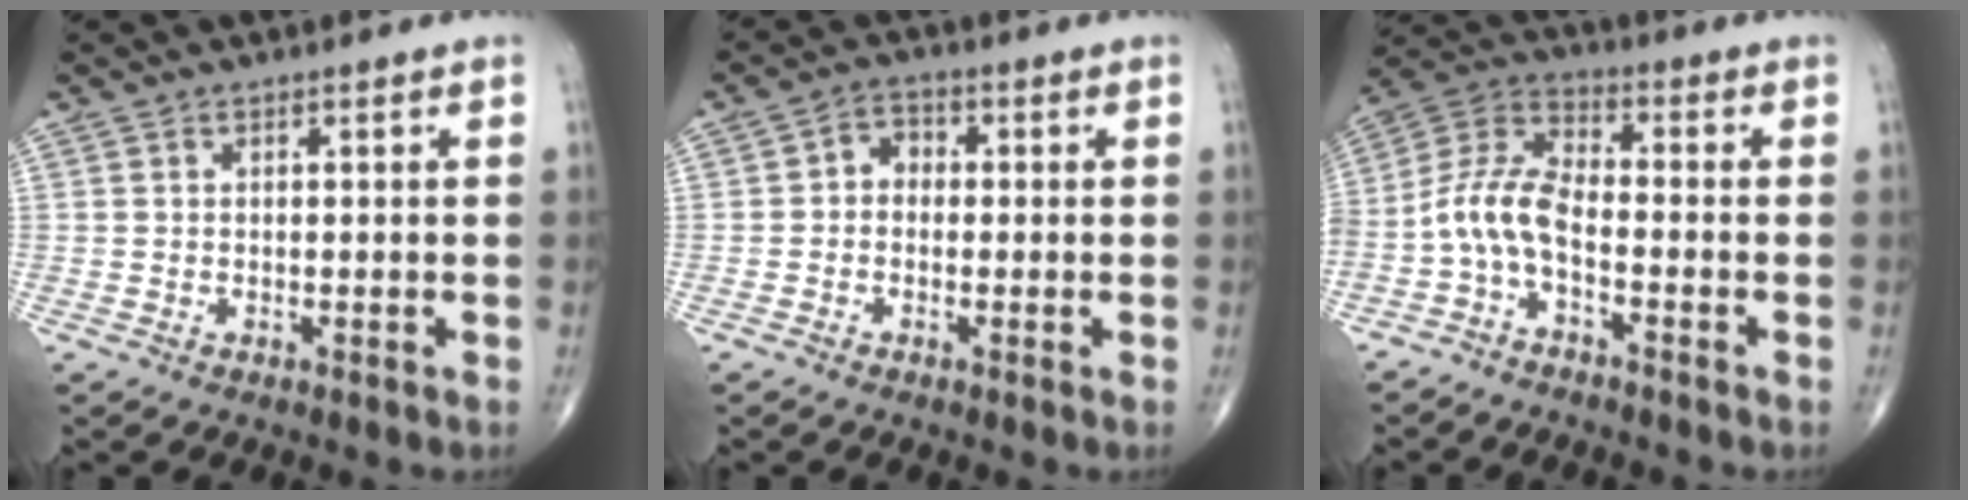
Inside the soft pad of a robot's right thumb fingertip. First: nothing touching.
{"total": 3.4, "force": [-0.3, 2.8, 1.9], "torque": [-0.009, 0.016, -0.019]}
{"total": 8.5, "force": [-3.3, 4.0, 6.8], "torque": [-0.141, 0.050, -0.079]}